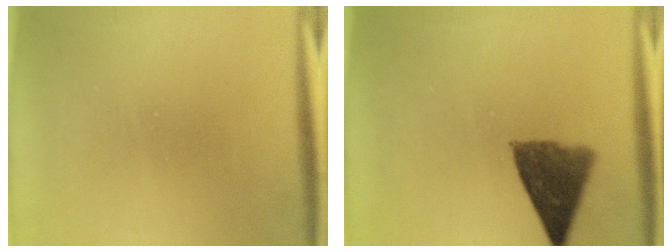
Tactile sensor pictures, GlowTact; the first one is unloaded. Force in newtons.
{"total": 8.6}